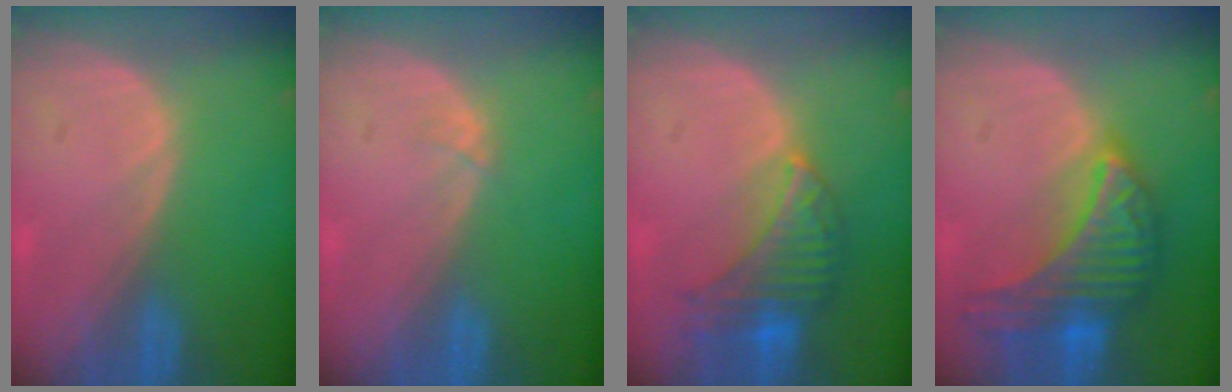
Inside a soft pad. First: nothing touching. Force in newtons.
{"total": 0.5, "press": 0.5, "slide": 0.1}
{"total": 8.1, "press": 7.2, "slide": 3.6}
{"total": 10.0, "press": 10.0, "slide": 0.5}